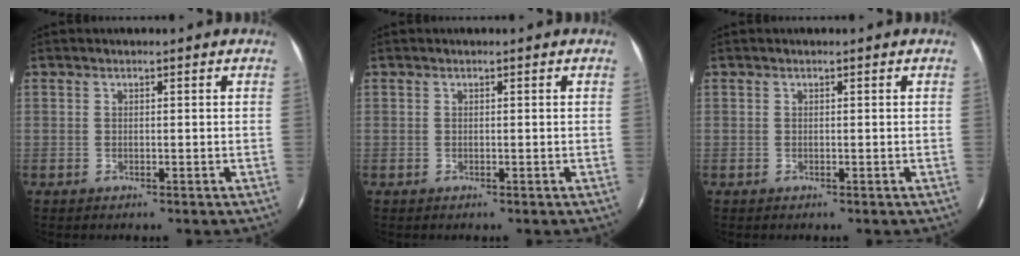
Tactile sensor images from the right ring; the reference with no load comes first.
{"total": 0.0}
{"total": 0.0}